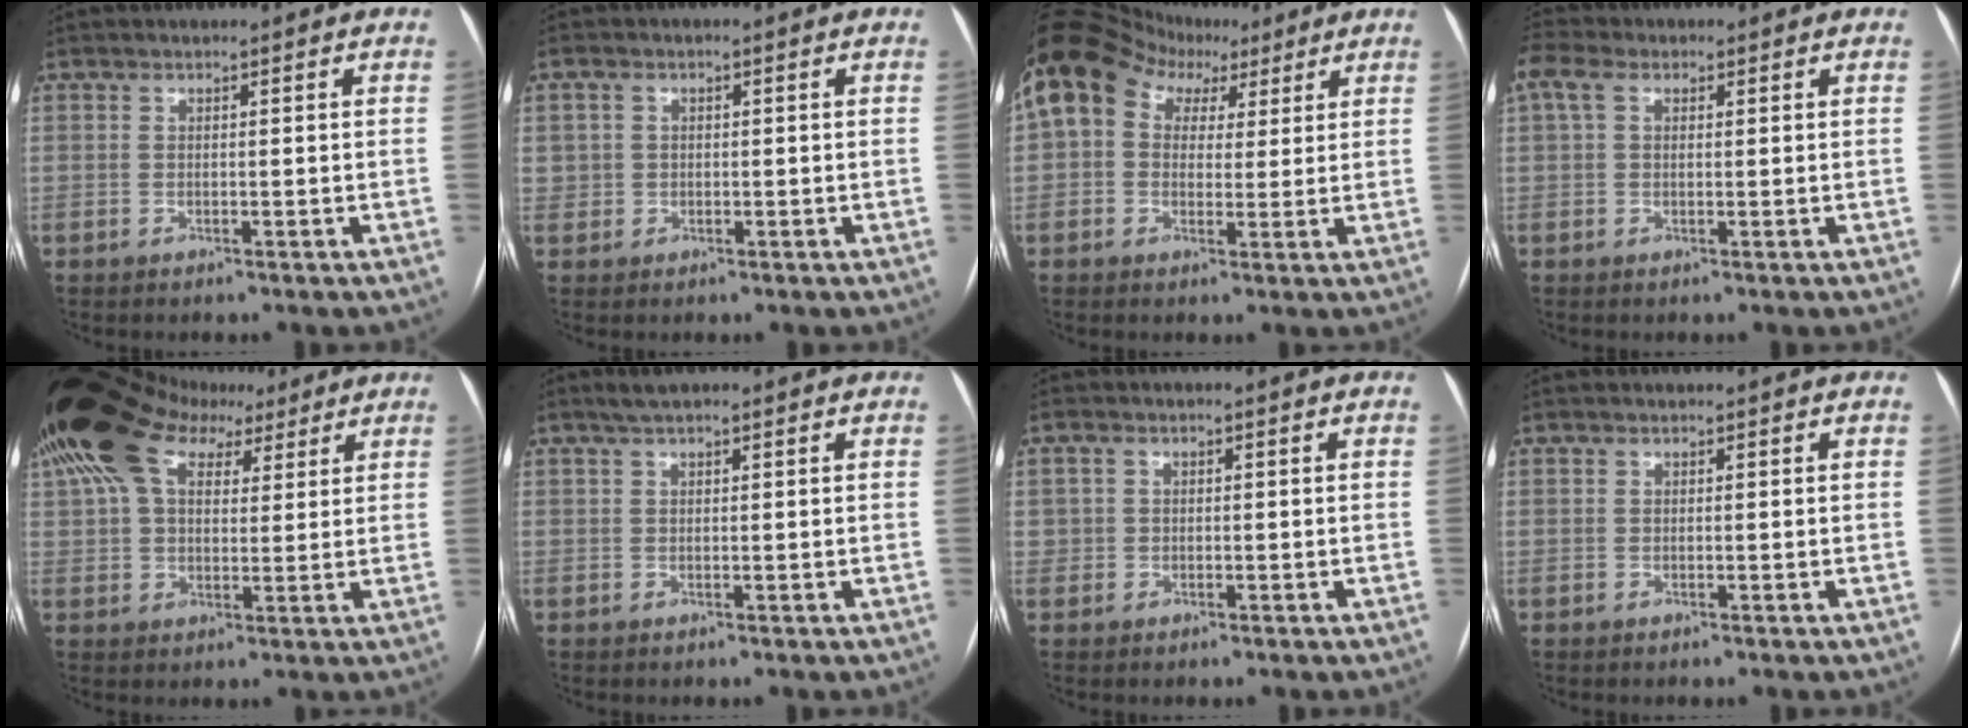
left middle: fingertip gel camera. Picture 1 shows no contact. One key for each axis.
{"total": 2.0, "fx": 0.0, "fy": 2.0, "fz": 0.3, "tx": -0.004, "ty": 0.007, "tz": 0.005}
{"total": 13.4, "fx": 5.9, "fy": 9.9, "fz": 6.9, "tx": -0.134, "ty": 0.073, "tz": 0.096}
{"total": 5.0, "fx": 2.1, "fy": 2.8, "fz": 3.6, "tx": -0.093, "ty": 0.034, "tz": 0.042}
{"total": 15.3, "fx": 8.8, "fy": 8.9, "fz": 8.9, "tx": -0.189, "ty": 0.074, "tz": 0.153}
{"total": 3.0, "fx": 2.0, "fy": 0.7, "fz": 2.1, "tx": -0.046, "ty": 0.021, "tz": 0.036}
{"total": 1.6, "fx": -0.1, "fy": 1.6, "fz": 0.2, "tx": 0.001, "ty": 0.005, "tz": -0.002}
{"total": 0.0}